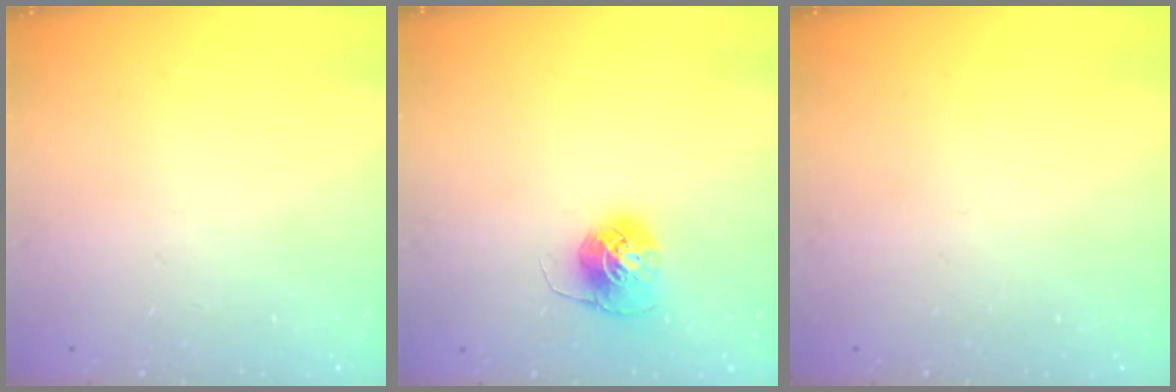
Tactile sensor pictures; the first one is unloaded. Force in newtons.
{"total": 7.1, "press": 7.1, "slide": 0.5}
{"total": 0.0}